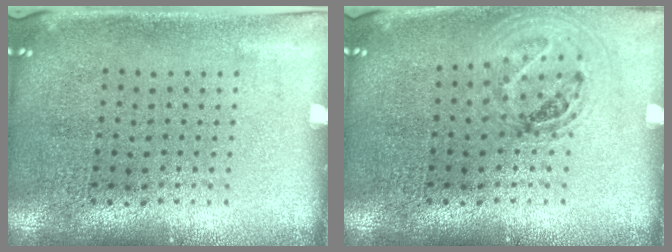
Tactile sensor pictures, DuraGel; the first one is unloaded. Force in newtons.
{"total": 1.0, "press": 1.0, "slide": 0.2}